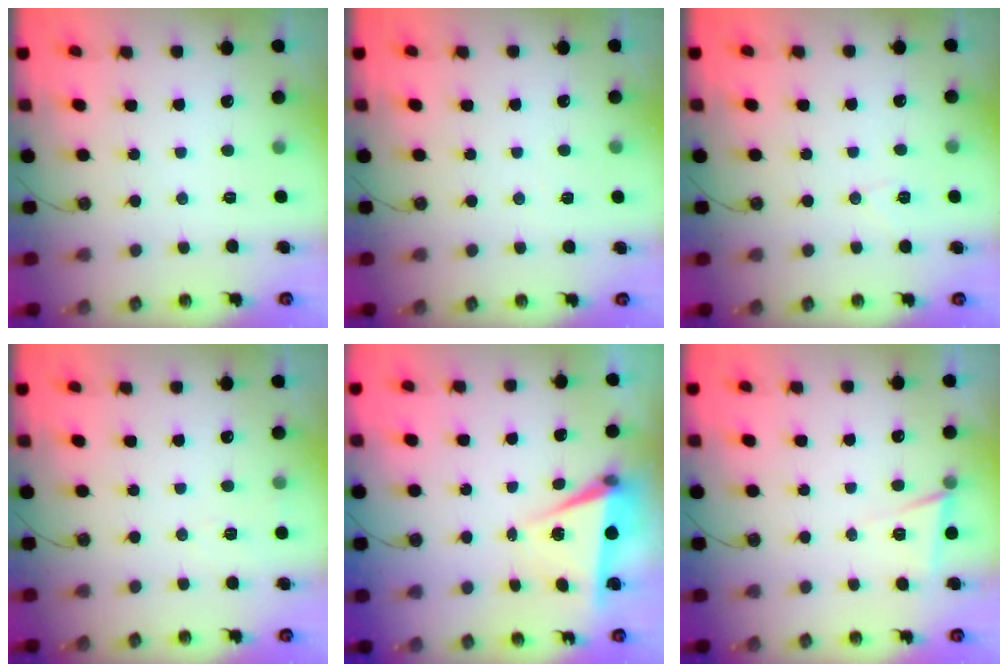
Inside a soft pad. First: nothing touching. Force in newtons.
{"total": 2.4, "press": 2.2, "slide": 1.1}
{"total": 6.3, "press": 6.2, "slide": 1.1}
{"total": 6.7, "press": 5.1, "slide": 4.4}
{"total": 6.1, "press": 4.3, "slide": 4.3}
{"total": 6.3, "press": 4.9, "slide": 3.9}